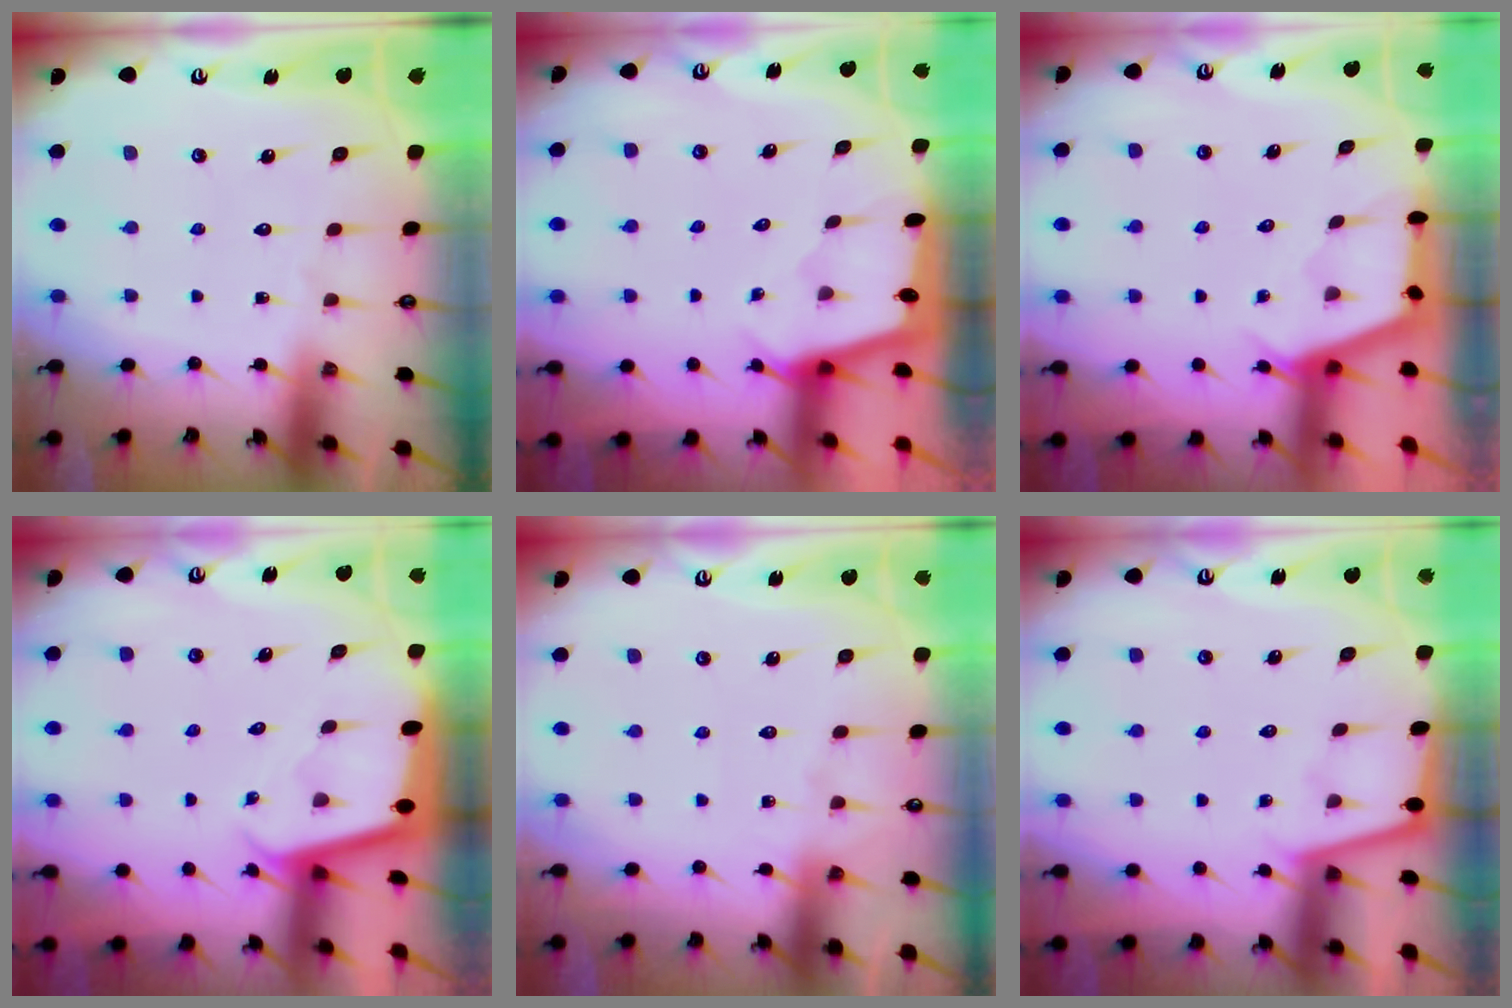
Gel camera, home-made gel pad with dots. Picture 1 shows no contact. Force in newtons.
{"total": 1.8, "press": 1.7, "slide": 0.1}
{"total": 2.9, "press": 2.9, "slide": 0.3}
{"total": 1.9, "press": 1.9, "slide": 0.0}
{"total": 3.9, "press": 3.8, "slide": 0.6}
{"total": 1.8, "press": 1.8, "slide": 0.4}